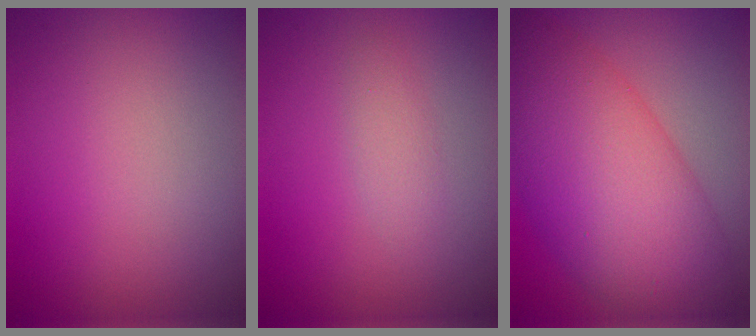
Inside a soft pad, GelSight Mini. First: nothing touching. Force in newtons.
{"total": 1.3, "press": 1.3, "slide": 0.0}
{"total": 10.2, "press": 10.2, "slide": 0.2}